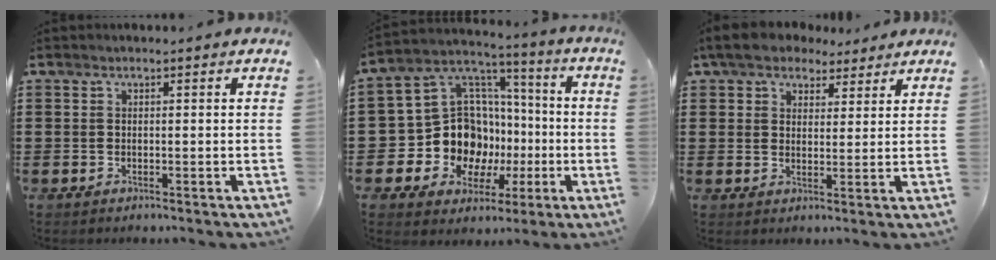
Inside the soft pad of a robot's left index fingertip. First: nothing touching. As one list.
[{"total": 13.7, "force": [-3.6, 12.0, 5.6], "torque": [-0.155, -0.003, -0.057]}, {"total": 5.8, "force": [4.8, 2.7, 2.0], "torque": [-0.060, 0.002, 0.088]}]